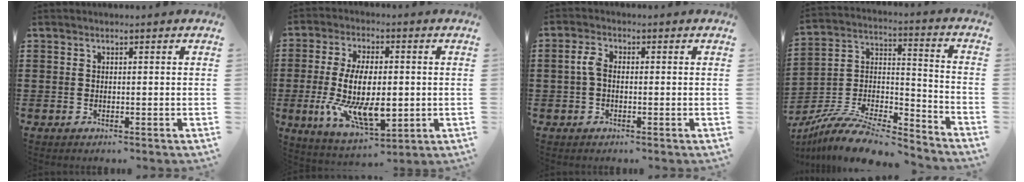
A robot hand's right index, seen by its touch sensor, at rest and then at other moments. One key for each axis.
{"total": 12.5, "fx": -1.2, "fy": 5.5, "fz": 11.1, "tx": -0.231, "ty": -0.013, "tz": -0.021}
{"total": 2.6, "fx": -0.2, "fy": 1.1, "fz": 2.3, "tx": -0.049, "ty": 0.002, "tz": -0.005}
{"total": 10.2, "fx": -9.1, "fy": 2.2, "fz": 4.1, "tx": -0.074, "ty": 0.018, "tz": -0.177}